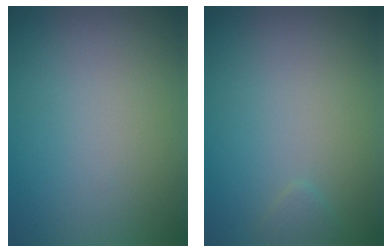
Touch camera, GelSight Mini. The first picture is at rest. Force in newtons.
{"total": 0.7, "press": 0.7, "slide": 0.1}